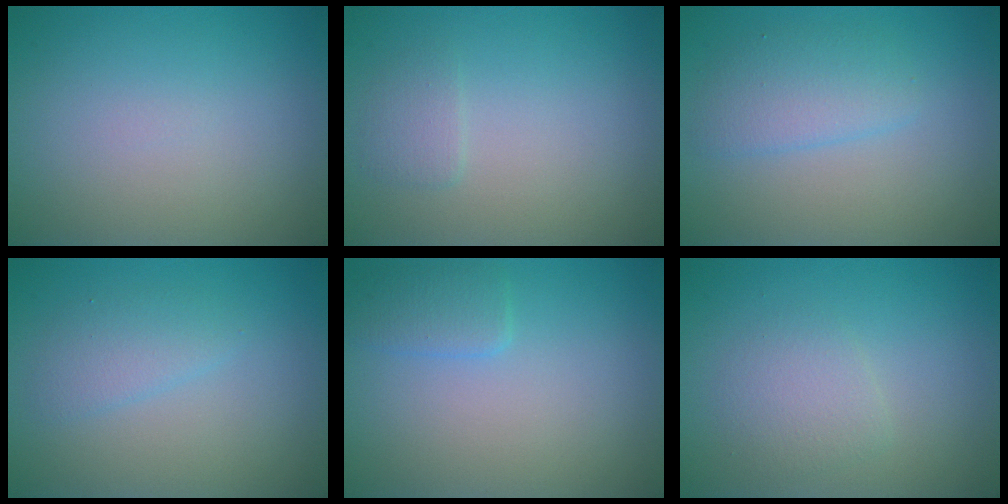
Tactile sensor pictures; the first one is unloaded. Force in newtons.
{"total": 1.2, "press": 1.1, "slide": 0.3}
{"total": 2.8, "press": 2.8, "slide": 0.1}
{"total": 1.9, "press": 1.9, "slide": 0.1}
{"total": 1.7, "press": 1.7, "slide": 0.3}
{"total": 2.0, "press": 2.0, "slide": 0.2}